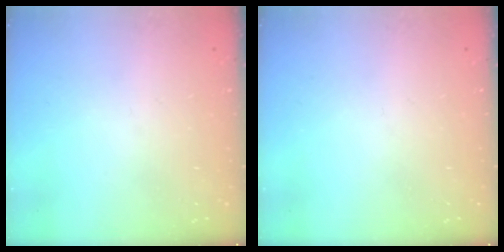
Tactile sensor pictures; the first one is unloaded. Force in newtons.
{"total": 0.0}